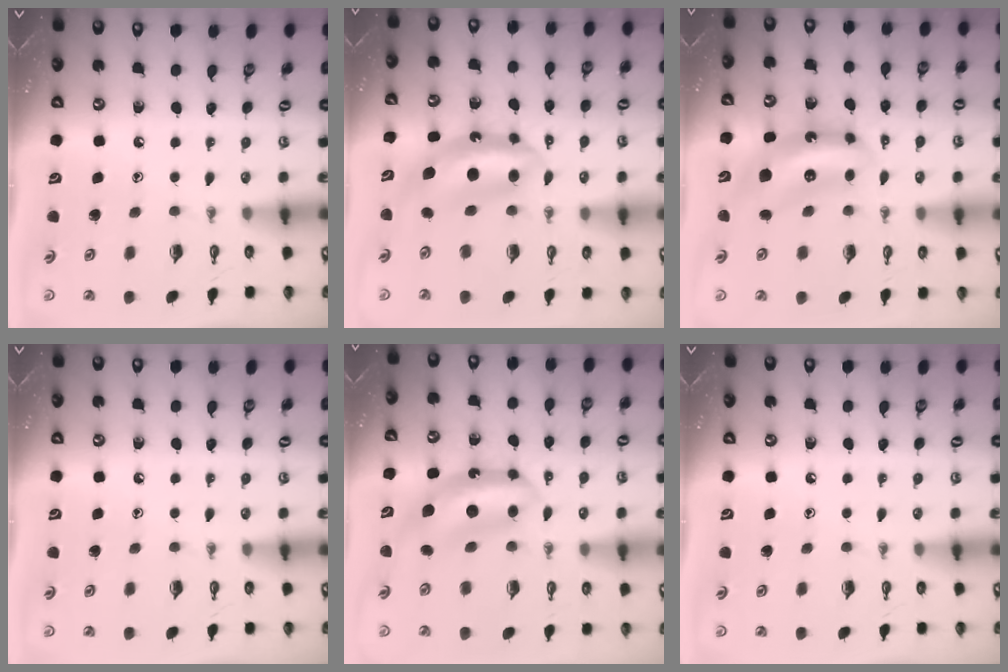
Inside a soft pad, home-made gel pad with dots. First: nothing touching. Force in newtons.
{"total": 7.4, "press": 7.3, "slide": 0.7}
{"total": 7.9, "press": 7.9, "slide": 0.8}
{"total": 0.0}
{"total": 8.0, "press": 8.0, "slide": 0.5}
{"total": 0.0}